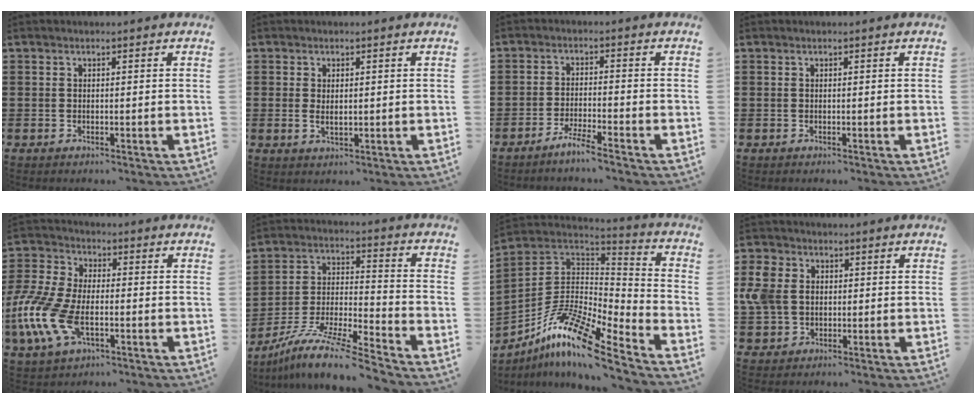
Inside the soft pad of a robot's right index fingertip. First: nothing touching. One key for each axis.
{"total": 6.5, "fx": -0.1, "fy": 3.8, "fz": 5.3, "tx": -0.104, "ty": -0.001, "tz": -0.002}
{"total": 3.4, "fx": -2.9, "fy": -0.5, "fz": 1.6, "tx": -0.034, "ty": -0.004, "tz": -0.057}
{"total": 0.0}
{"total": 11.4, "fx": -4.1, "fy": 5.8, "fz": 8.9, "tx": -0.238, "ty": -0.017, "tz": -0.085}
{"total": 10.8, "fx": -9.4, "fy": 0.5, "fz": 5.3, "tx": -0.101, "ty": 0.011, "tz": -0.188}
{"total": 13.9, "fx": -9.3, "fy": 3.3, "fz": 9.8, "tx": -0.198, "ty": 0.021, "tz": -0.181}
{"total": 6.5, "fx": 0.5, "fy": 5.3, "fz": 3.7, "tx": -0.120, "ty": 0.005, "tz": 0.001}